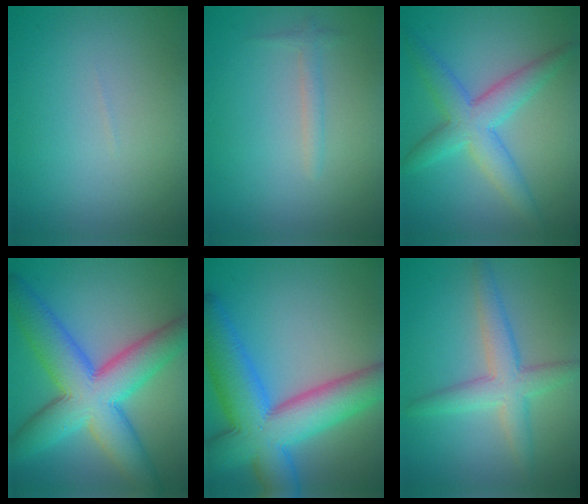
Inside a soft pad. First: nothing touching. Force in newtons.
{"total": 1.1, "press": 1.1, "slide": 0.1}
{"total": 4.9, "press": 4.9, "slide": 0.1}
{"total": 10.6, "press": 10.6, "slide": 0.2}
{"total": 11.8, "press": 11.8, "slide": 0.3}
{"total": 4.1, "press": 4.1, "slide": 0.1}